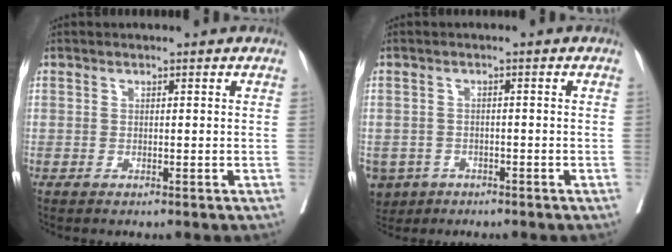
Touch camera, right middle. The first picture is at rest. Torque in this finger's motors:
{"motor_torque": [1.28, -0.86, 1.05, 0.21]}